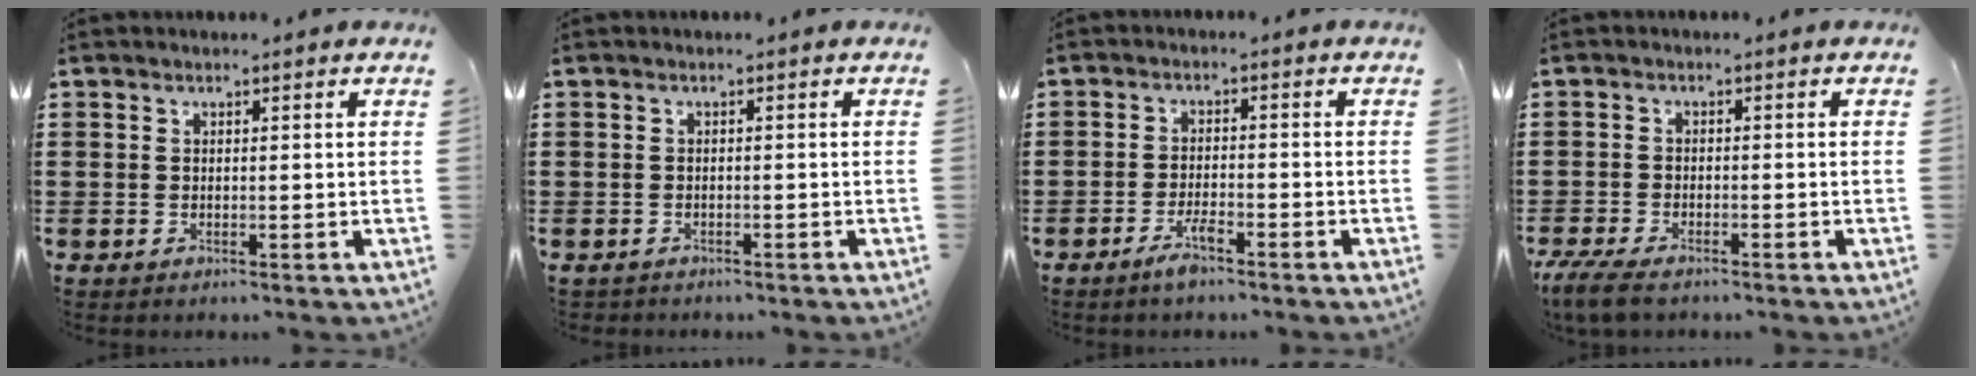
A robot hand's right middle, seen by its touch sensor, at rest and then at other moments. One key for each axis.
{"total": 0.6, "fx": -0.6, "fy": 0.1, "fz": -0.1, "tx": -0.001, "ty": 0.001, "tz": -0.013}
{"total": 3.3, "fx": -2.2, "fy": 0.5, "fz": 2.3, "tx": -0.047, "ty": 0.000, "tz": -0.041}
{"total": 3.4, "fx": -2.8, "fy": 0.6, "fz": 1.7, "tx": -0.058, "ty": -0.011, "tz": -0.063}